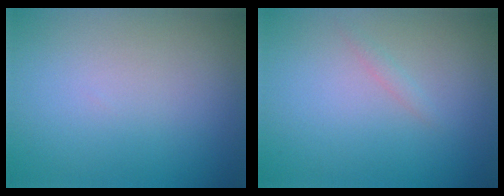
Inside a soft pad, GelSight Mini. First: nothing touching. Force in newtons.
{"total": 0.7, "press": 0.7, "slide": 0.1}